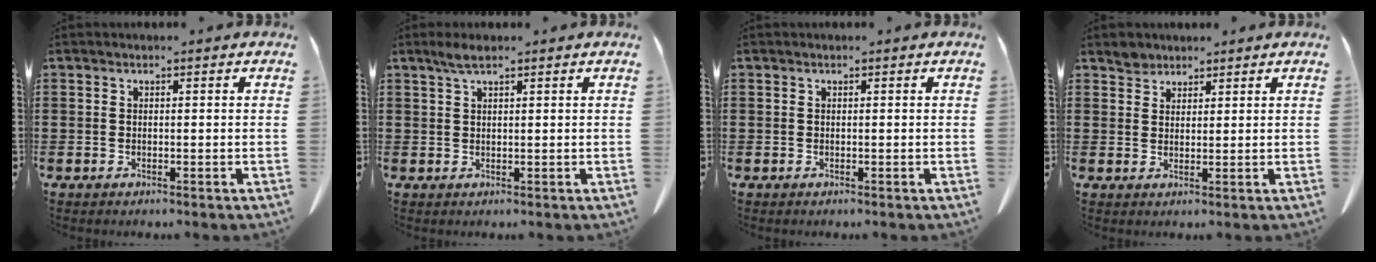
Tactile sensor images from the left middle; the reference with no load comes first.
{"total": 2.3, "force": [1.5, 0.4, 1.7], "torque": [-0.036, 0.001, 0.027]}
{"total": 0.0}
{"total": 2.4, "force": [2.1, 1.1, 0.2], "torque": [-0.011, 0.003, 0.042]}